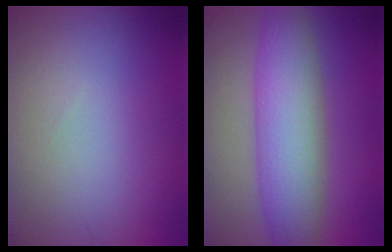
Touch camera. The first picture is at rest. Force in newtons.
{"total": 8.0, "press": 8.0, "slide": 0.3}